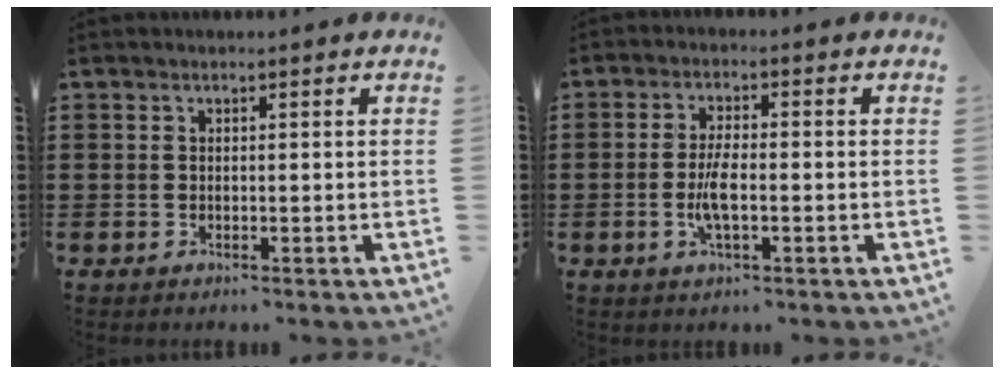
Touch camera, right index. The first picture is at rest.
{"total": 4.6, "force": [-1.1, 1.4, 4.3], "torque": [-0.093, -0.003, -0.025]}